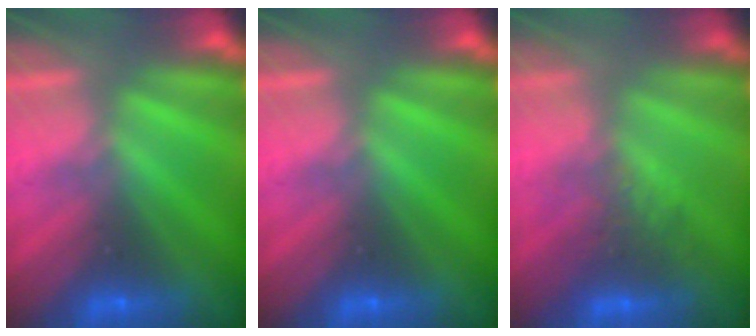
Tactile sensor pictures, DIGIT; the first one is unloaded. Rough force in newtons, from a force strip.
{"total": 0.0}
{"total": 2.7}